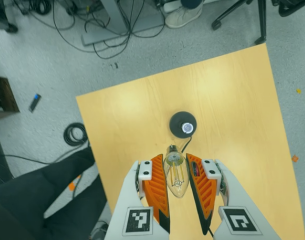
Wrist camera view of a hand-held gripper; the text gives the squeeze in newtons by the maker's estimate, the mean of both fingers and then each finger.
{"total": 12.1, "left": 11.8, "right": 12.5}